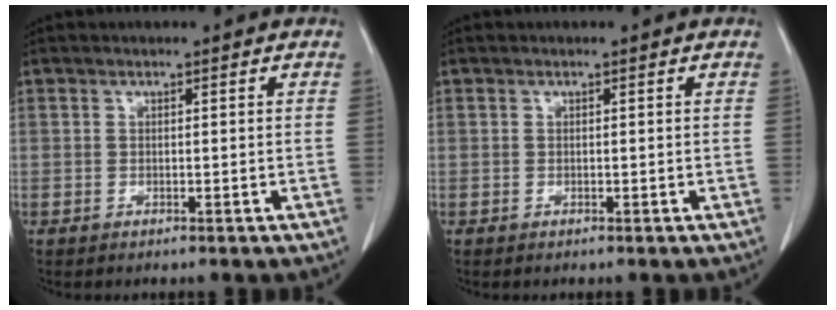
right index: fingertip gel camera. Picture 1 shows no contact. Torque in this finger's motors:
{"motor_torque": [0.01, -0.01, 0.00, 0.00]}